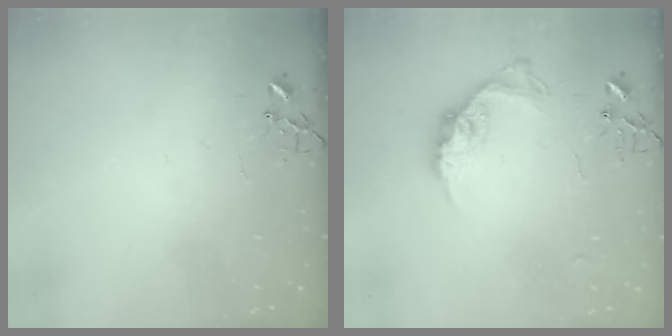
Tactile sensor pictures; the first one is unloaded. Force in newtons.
{"total": 12.6, "press": 12.6, "slide": 0.5}